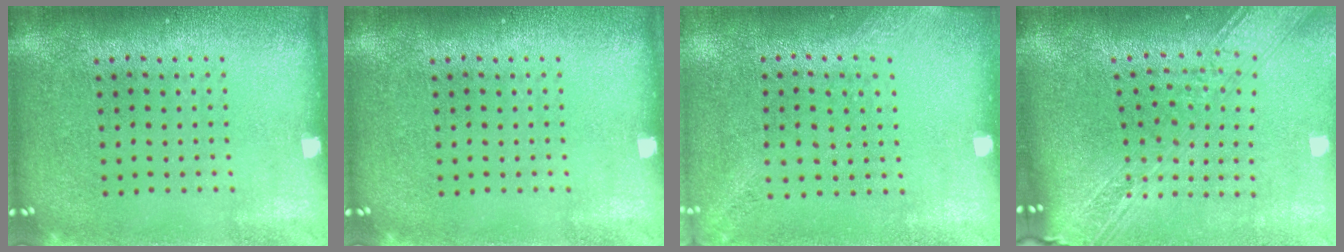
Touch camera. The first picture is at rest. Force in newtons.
{"total": 0.0}
{"total": 1.4, "press": 1.0, "slide": 1.0}
{"total": 3.3, "press": 2.5, "slide": 2.2}